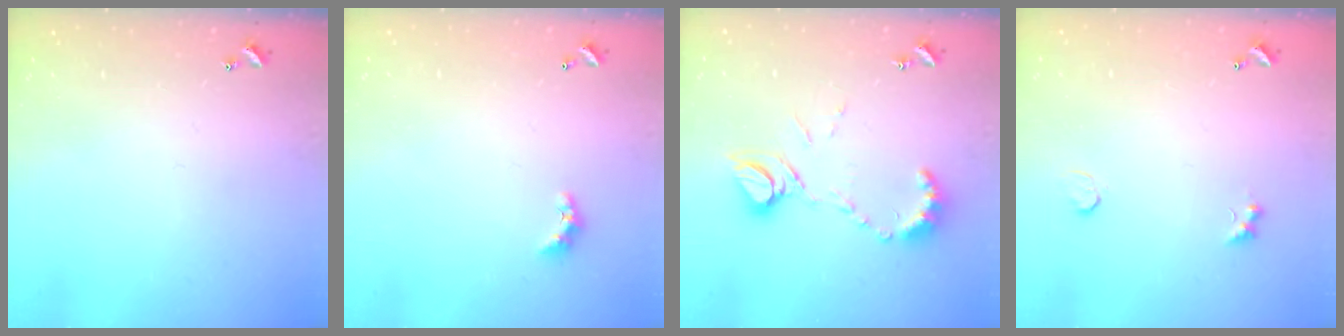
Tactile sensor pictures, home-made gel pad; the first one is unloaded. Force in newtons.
{"total": 2.7, "press": 2.7, "slide": 0.6}
{"total": 11.4, "press": 11.3, "slide": 1.2}
{"total": 2.1, "press": 2.0, "slide": 0.6}